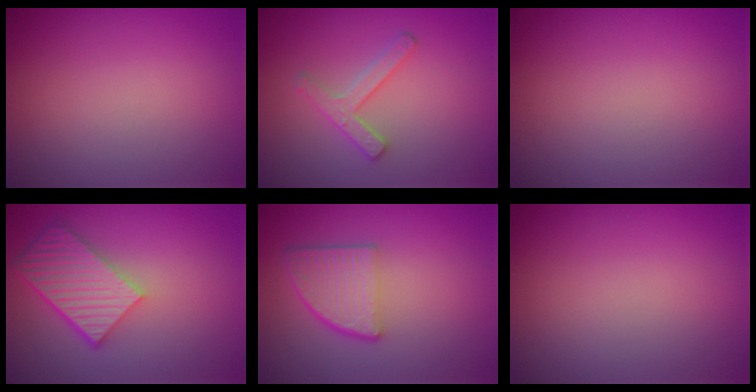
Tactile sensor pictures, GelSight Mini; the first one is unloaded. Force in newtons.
{"total": 2.4, "press": 2.4, "slide": 0.4}
{"total": 0.0}
{"total": 5.9, "press": 4.2, "slide": 4.2}
{"total": 4.7, "press": 3.3, "slide": 3.3}
{"total": 0.0}